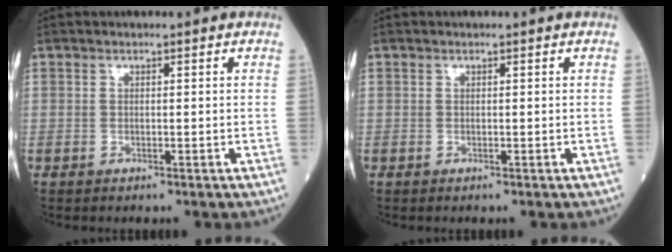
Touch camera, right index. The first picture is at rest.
{"total": 0.0}